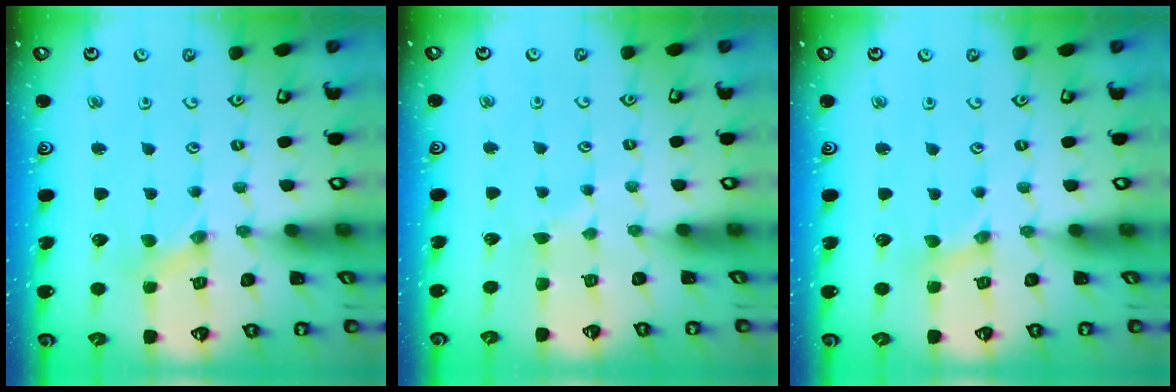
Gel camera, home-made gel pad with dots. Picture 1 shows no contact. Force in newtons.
{"total": 2.2, "press": 2.2, "slide": 0.3}
{"total": 0.0}